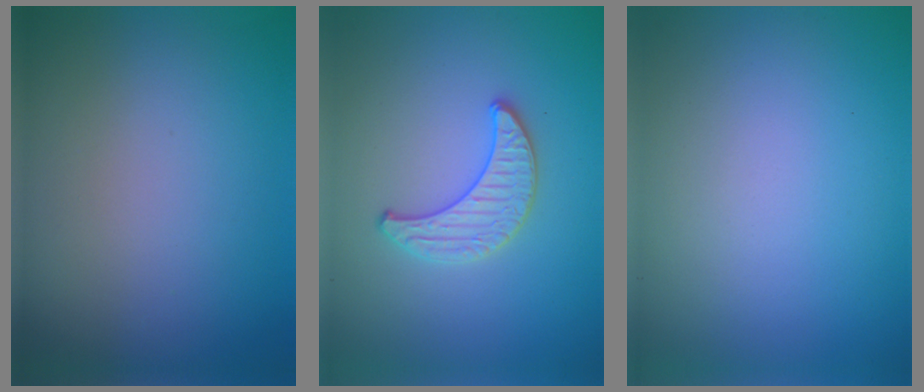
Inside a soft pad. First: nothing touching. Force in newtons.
{"total": 2.0, "press": 2.0, "slide": 0.1}
{"total": 0.0}